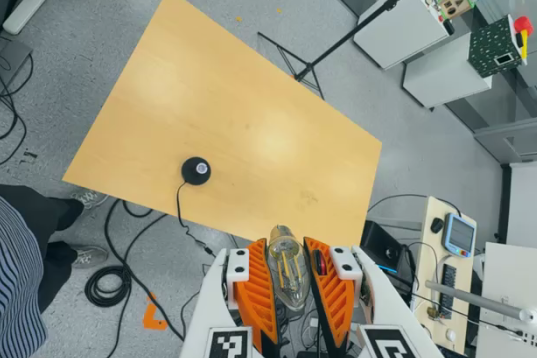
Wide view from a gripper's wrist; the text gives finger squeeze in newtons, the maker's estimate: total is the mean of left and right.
{"total": 21.1, "left": 23.6, "right": 18.6}